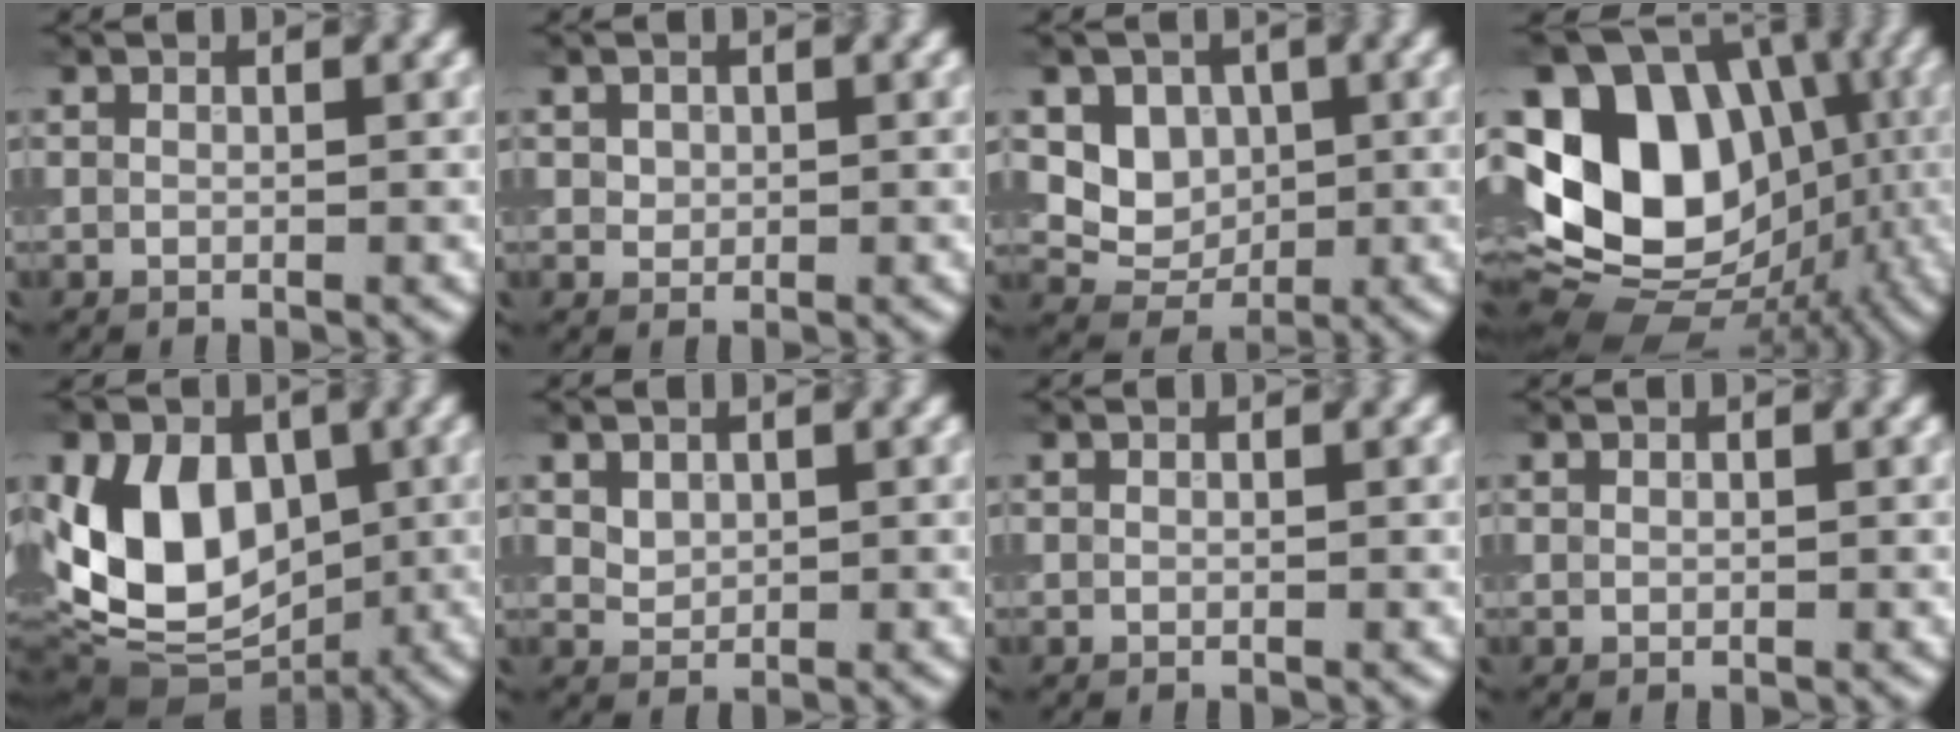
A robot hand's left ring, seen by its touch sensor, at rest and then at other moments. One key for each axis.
{"total": 1.0, "fx": 0.3, "fy": 0.8, "fz": 0.3, "tx": -0.001, "ty": -0.003, "tz": 0.009}
{"total": 3.8, "fx": 0.8, "fy": 3.3, "fz": 1.7, "tx": -0.028, "ty": -0.009, "tz": 0.015}
{"total": 15.9, "fx": 0.1, "fy": 12.2, "fz": 10.2, "tx": -0.177, "ty": 0.015, "tz": -0.011}
{"total": 10.8, "fx": 0.0, "fy": 8.0, "fz": 7.2, "tx": -0.118, "ty": -0.007, "tz": -0.008}
{"total": 1.3, "fx": 0.6, "fy": 1.0, "fz": 0.6, "tx": -0.009, "ty": -0.004, "tz": 0.015}
{"total": 0.0}
{"total": 0.0}